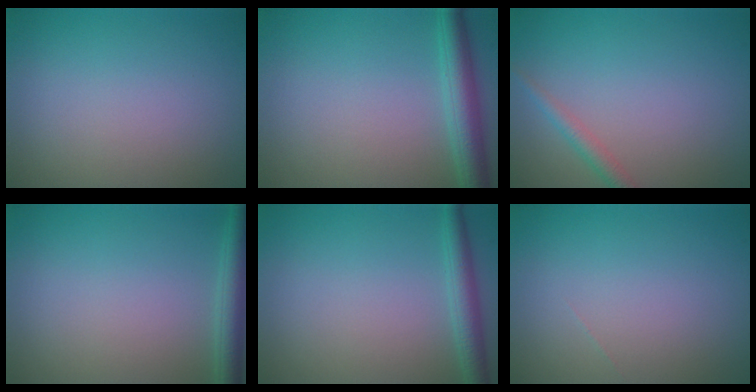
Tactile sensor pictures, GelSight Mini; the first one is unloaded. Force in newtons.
{"total": 3.8, "press": 3.8, "slide": 0.1}
{"total": 1.6, "press": 1.6, "slide": 0.1}
{"total": 2.8, "press": 2.8, "slide": 0.2}
{"total": 2.5, "press": 2.5, "slide": 0.1}
{"total": 0.0}